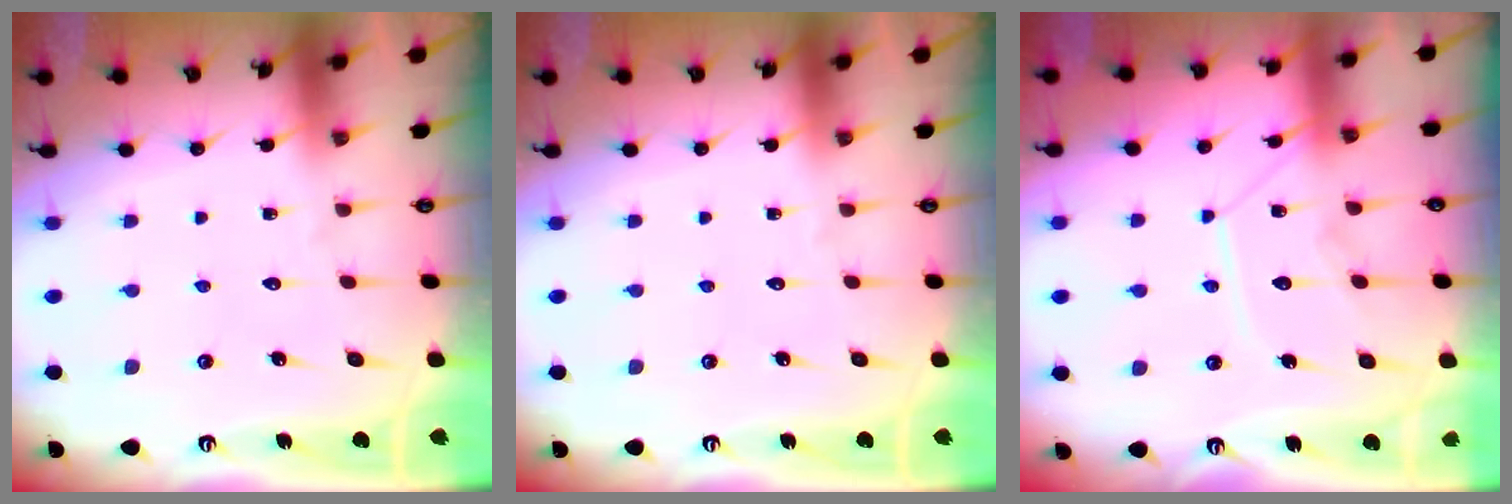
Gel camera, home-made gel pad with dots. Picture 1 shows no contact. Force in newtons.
{"total": 0.0}
{"total": 11.6, "press": 11.5, "slide": 1.0}